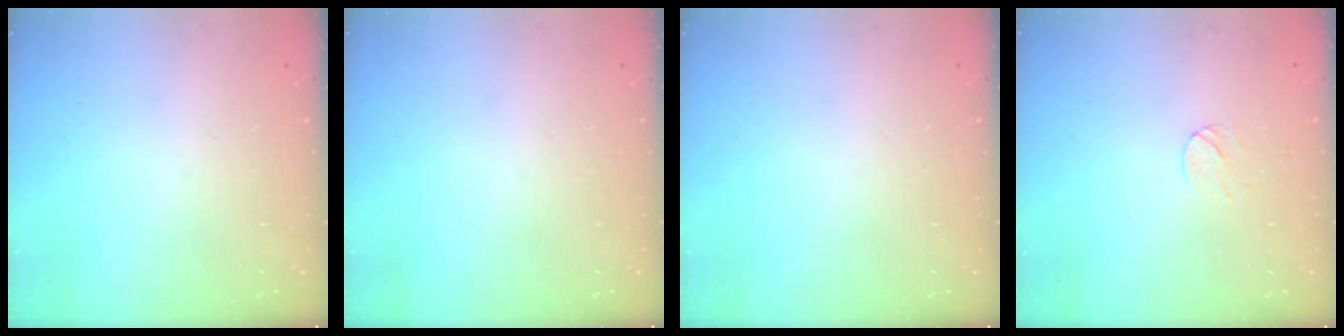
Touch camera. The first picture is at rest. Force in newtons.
{"total": 0.0}
{"total": 0.0}
{"total": 5.1, "press": 5.1, "slide": 0.5}